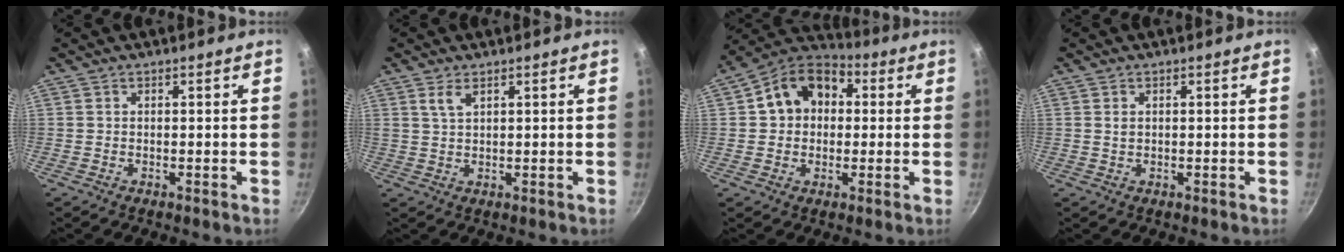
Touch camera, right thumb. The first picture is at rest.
{"total": 2.5, "force": [1.5, 1.0, 1.8], "torque": [-0.036, -0.006, 0.037]}
{"total": 12.3, "force": [1.9, 9.4, 7.7], "torque": [-0.097, 0.025, 0.017]}
{"total": 0.7, "force": [0.3, 0.4, 0.5], "torque": [-0.009, 0.000, 0.008]}